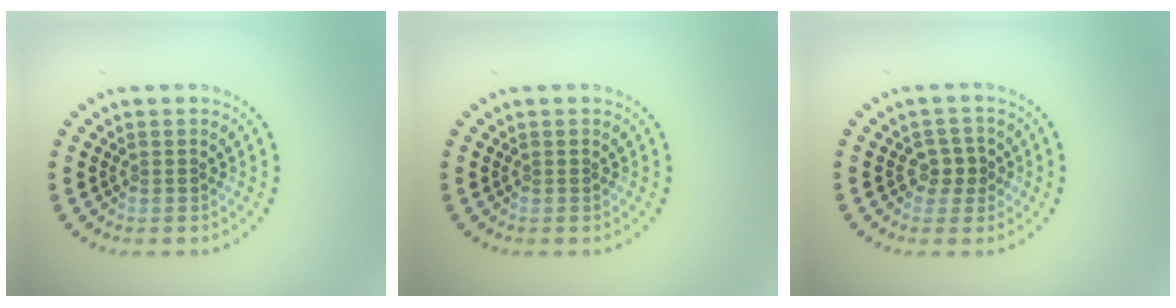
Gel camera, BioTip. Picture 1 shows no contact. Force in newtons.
{"total": 0.0}
{"total": 1.8, "press": 1.7, "slide": 0.7}